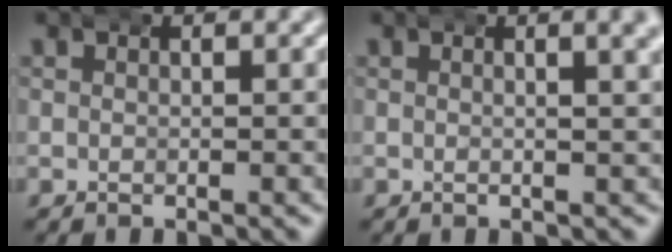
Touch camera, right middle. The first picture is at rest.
{"total": 2.7, "force": [1.5, 0.5, 2.2], "torque": [-0.024, 0.011, 0.018]}